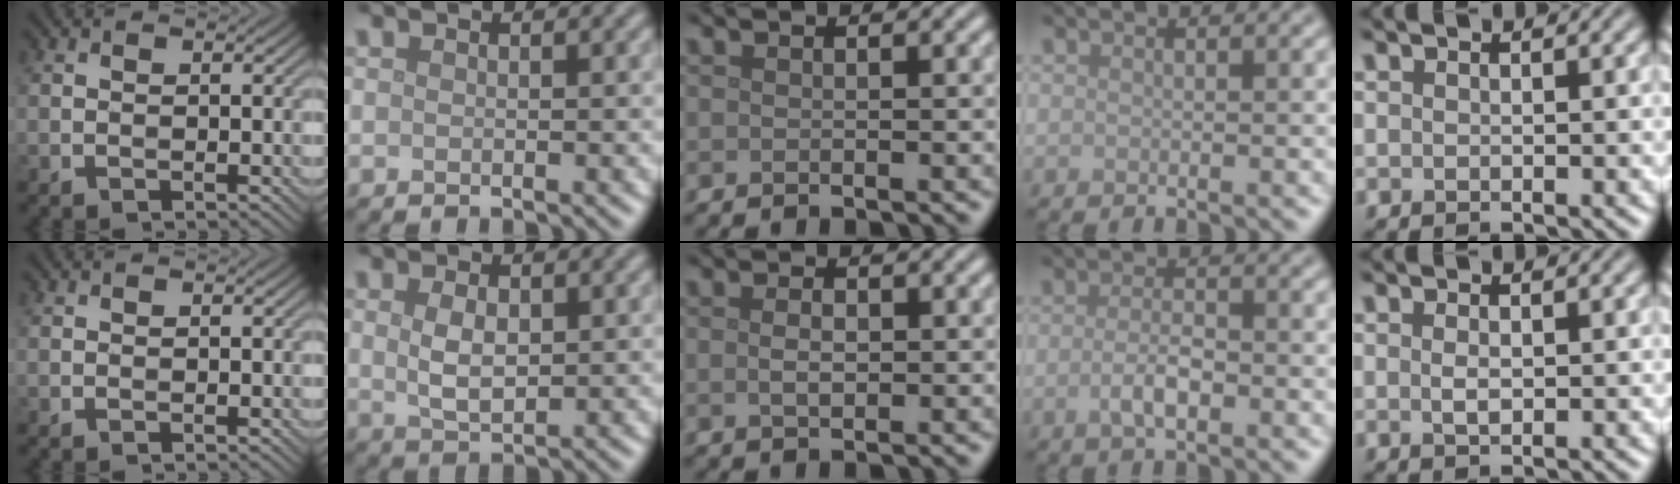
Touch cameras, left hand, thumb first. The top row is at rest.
{"index": {"total": 2.8, "force": [0.5, 1.6, 2.3], "torque": [-0.052, -0.003, 0.015]}, "middle": {"total": 1.4, "force": [0.1, 0.8, 1.2], "torque": [-0.025, -0.002, 0.001]}, "ring": {"total": 2.3, "force": [-0.8, 0.8, 2.0], "torque": [-0.041, 0.001, -0.019]}, "little": {"total": 1.0, "force": [0.1, 0.5, 0.8], "torque": [-0.021, -0.001, 0.002]}}